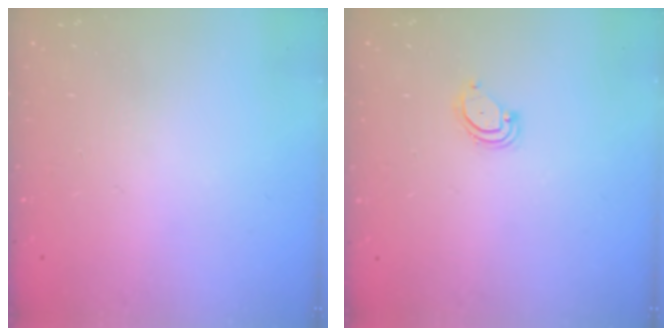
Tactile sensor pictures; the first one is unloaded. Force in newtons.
{"total": 4.0, "press": 4.0, "slide": 0.3}